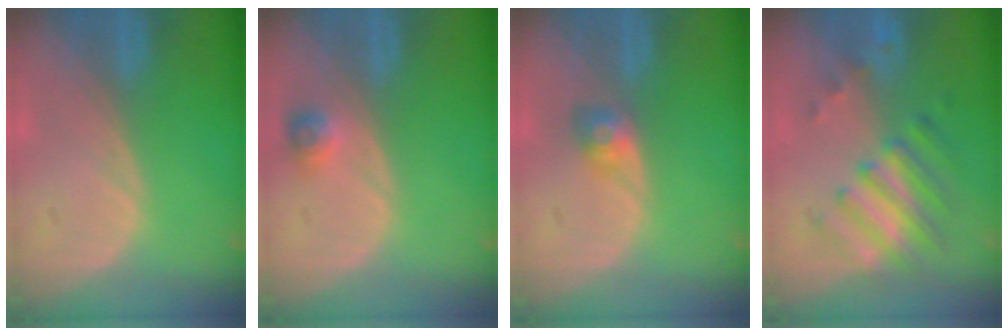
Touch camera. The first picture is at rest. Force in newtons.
{"total": 2.2, "press": 2.2, "slide": 0.2}
{"total": 3.0, "press": 2.6, "slide": 1.4}
{"total": 7.9, "press": 6.9, "slide": 3.9}